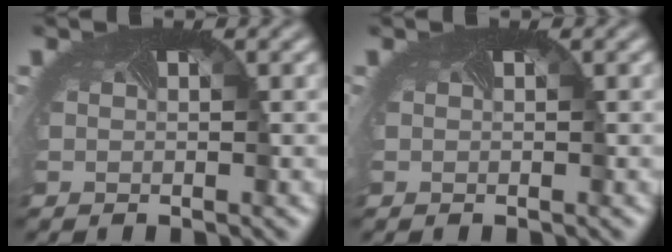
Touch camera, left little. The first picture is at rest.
{"total": 0.0}